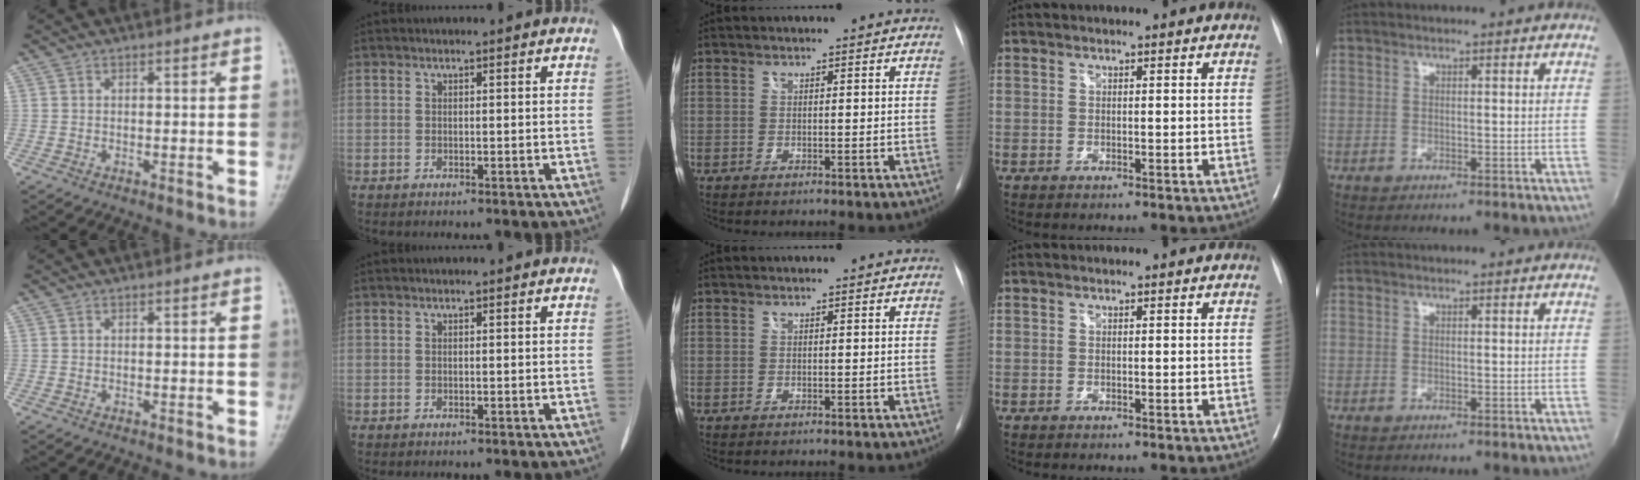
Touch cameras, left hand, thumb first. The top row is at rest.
{}